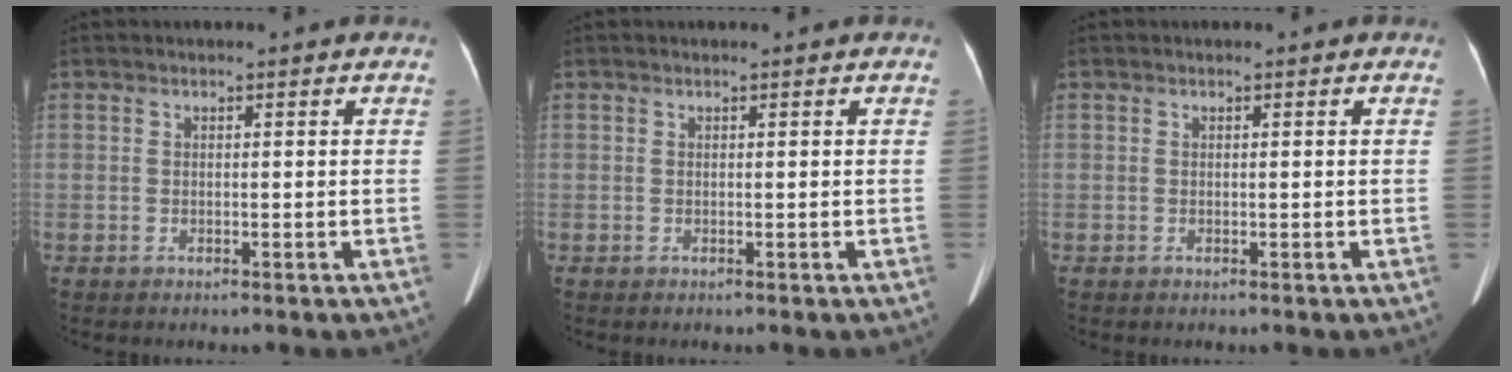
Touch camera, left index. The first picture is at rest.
{"total": 0.0}
{"total": 0.0}